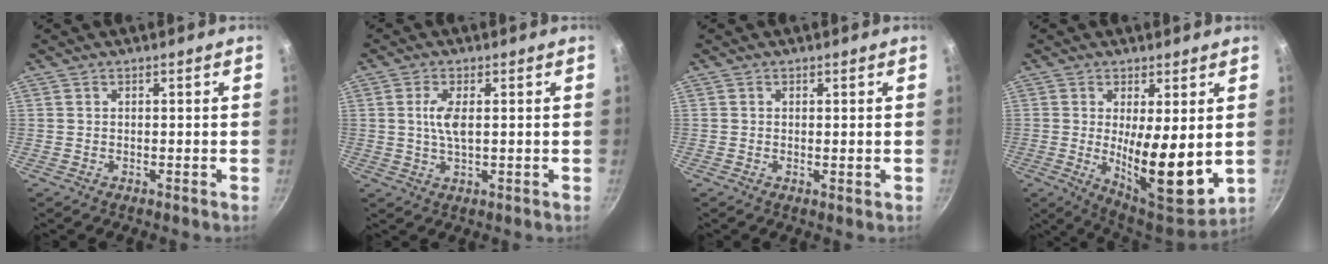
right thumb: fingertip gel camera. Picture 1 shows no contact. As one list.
[{"total": 4.5, "force": [0.7, 1.6, 4.1], "torque": [-0.089, 0.001, 0.013]}, {"total": 0.7, "force": [0.1, 0.2, 0.7], "torque": [-0.012, -0.003, 0.000]}, {"total": 13.8, "force": [0.2, 4.5, 13.0], "torque": [-0.181, -0.033, 0.016]}]